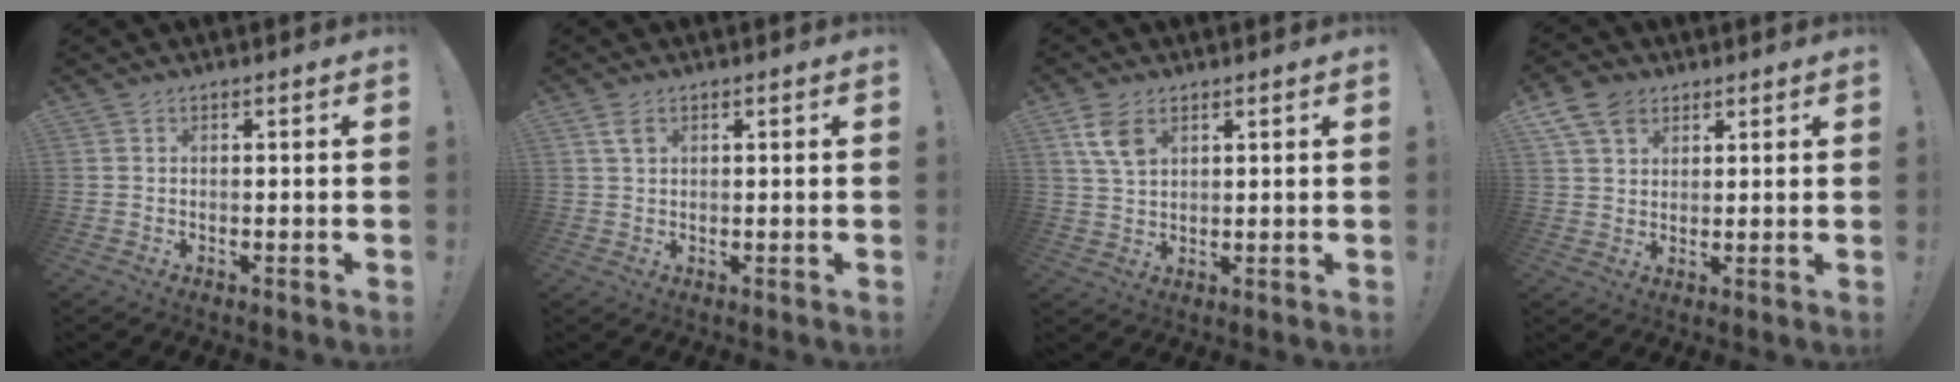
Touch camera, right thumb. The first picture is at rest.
{"total": 2.9, "force": [1.5, 1.6, 2.0], "torque": [-0.032, -0.003, 0.025]}
{"total": 7.1, "force": [3.5, 4.2, 4.5], "torque": [-0.090, -0.011, 0.069]}
{"total": 8.8, "force": [4.9, 6.1, 4.0], "torque": [-0.074, -0.016, 0.098]}